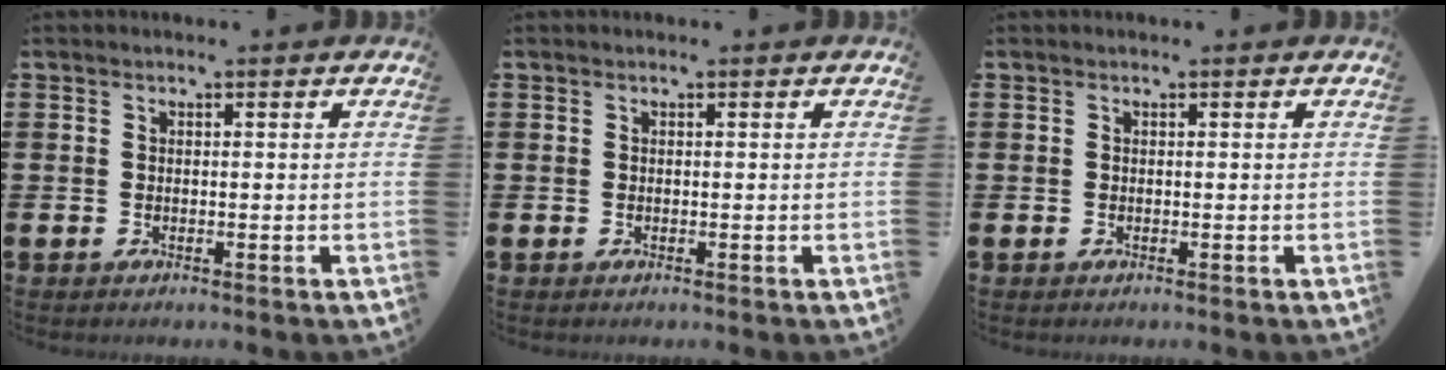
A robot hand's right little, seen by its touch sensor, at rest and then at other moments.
{"total": 0.0}
{"total": 0.0}